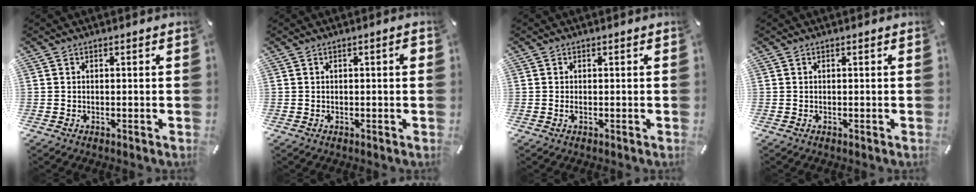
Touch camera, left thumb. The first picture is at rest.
{"total": 2.0, "force": [0.1, 0.4, 2.0], "torque": [-0.034, 0.002, 0.001]}
{"total": 0.8, "force": [-0.1, 0.2, 0.8], "torque": [-0.016, -0.001, -0.002]}
{"total": 0.0}